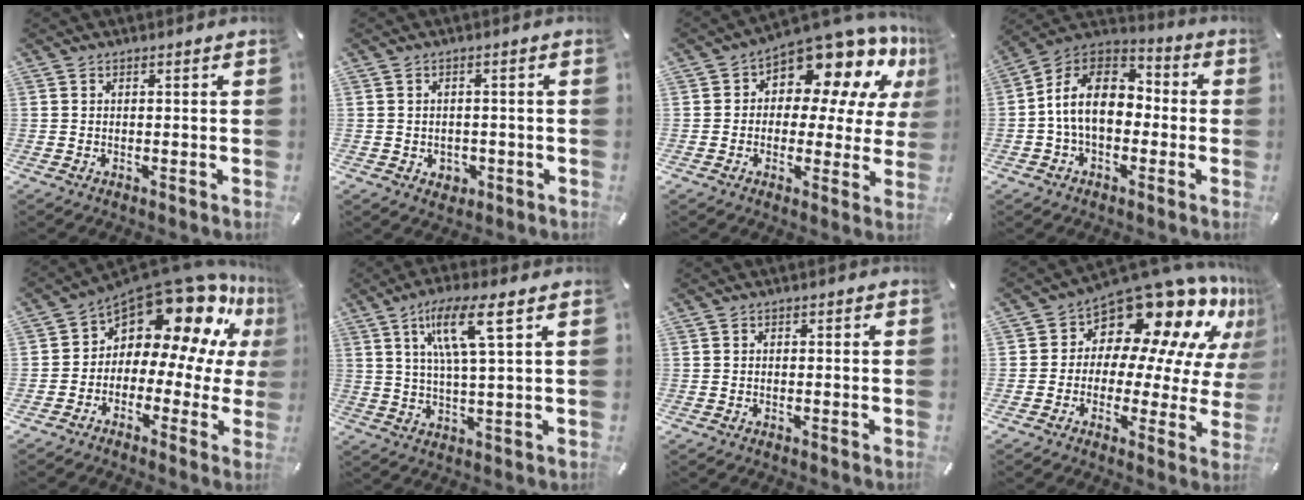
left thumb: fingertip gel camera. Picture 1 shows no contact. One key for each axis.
{"total": 2.6, "fx": -0.6, "fy": 2.4, "fz": 0.7, "tx": -0.006, "ty": 0.001, "tz": -0.014}
{"total": 12.9, "fx": 8.6, "fy": 6.7, "fz": 6.9, "tx": -0.105, "ty": -0.078, "tz": 0.151}
{"total": 13.7, "fx": -1.5, "fy": 9.6, "fz": 9.6, "tx": -0.205, "ty": 0.022, "tz": -0.030}
{"total": 15.2, "fx": 10.5, "fy": 7.7, "fz": 7.8, "tx": -0.133, "ty": -0.100, "tz": 0.179}
{"total": 11.4, "fx": 5.0, "fy": 1.8, "fz": 10.1, "tx": -0.194, "ty": 0.004, "tz": 0.082}
{"total": 0.0}
{"total": 16.2, "fx": 12.4, "fy": 7.2, "fz": 7.4, "tx": -0.114, "ty": -0.122, "tz": 0.209}